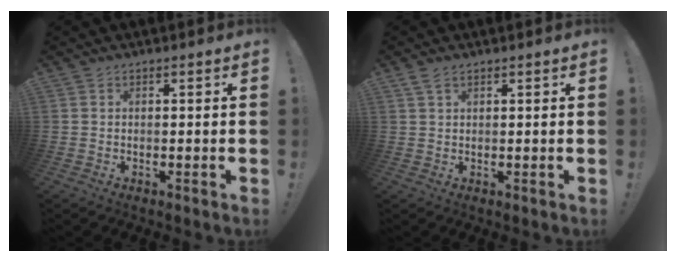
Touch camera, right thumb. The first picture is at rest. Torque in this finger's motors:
{"motor_torque": [-0.03, -0.03, 0.10, 0.06, 0.00]}